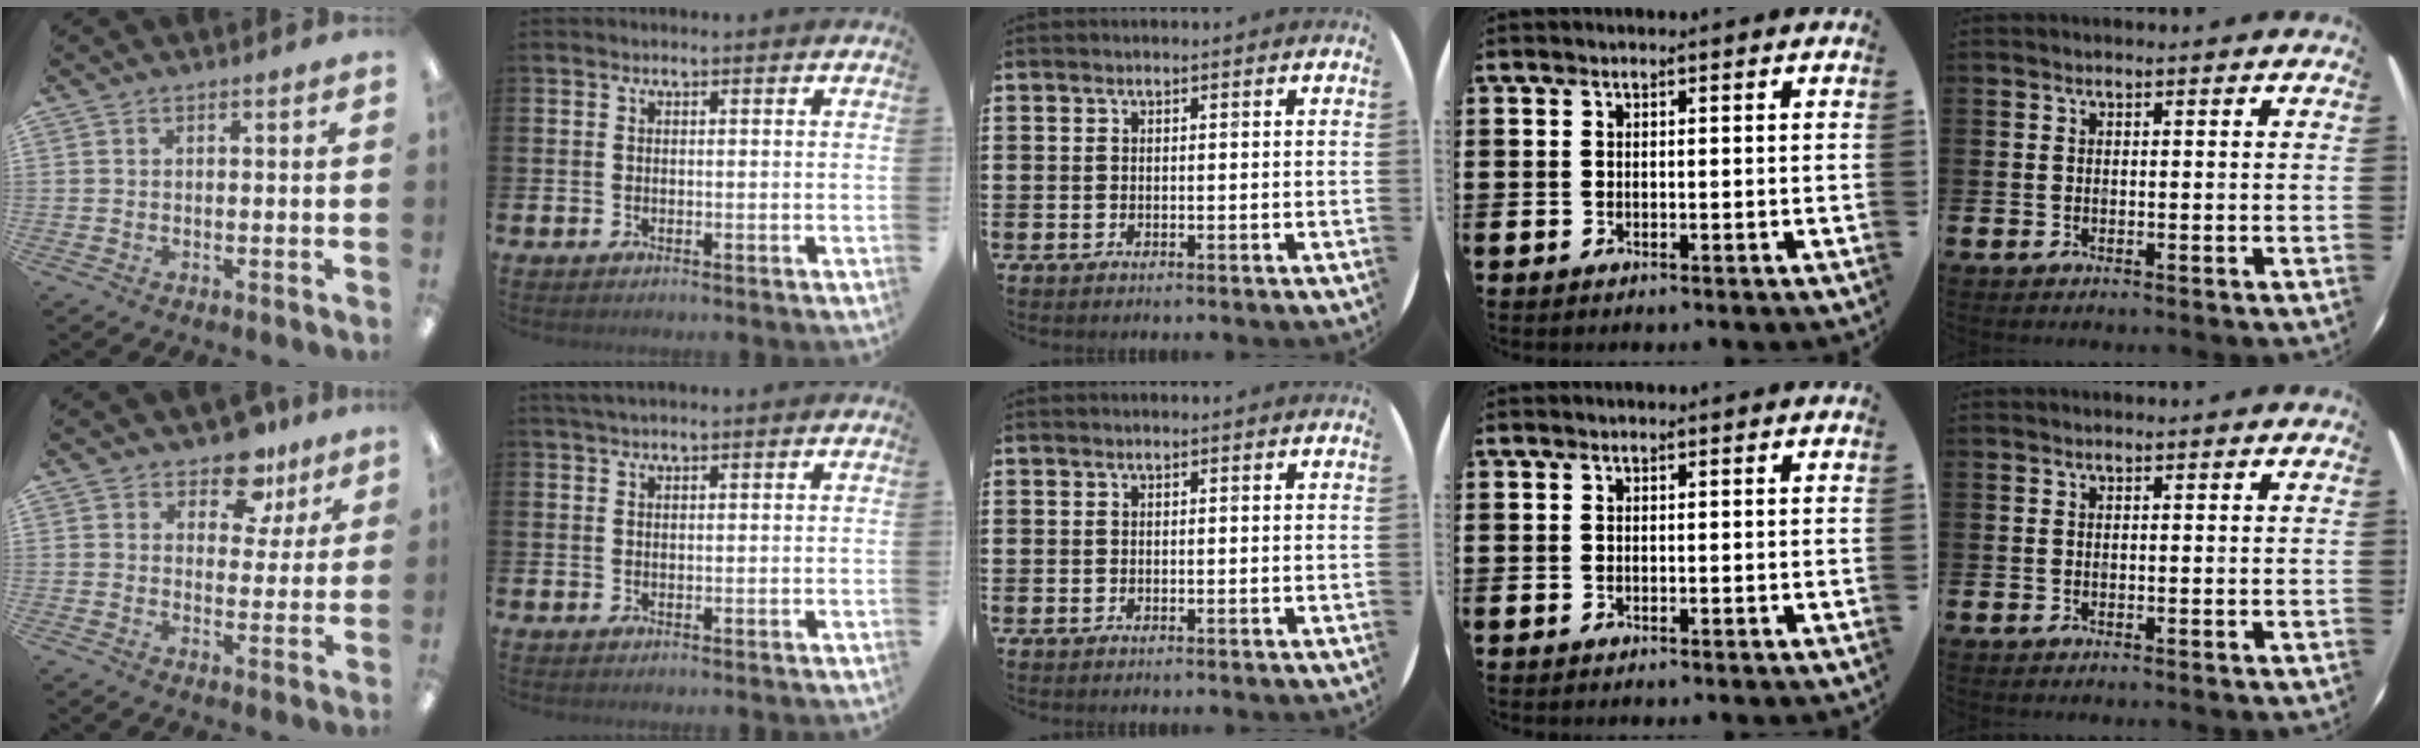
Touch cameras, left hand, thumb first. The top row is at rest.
{"thumb": {"total": 9.7, "force": [7.0, 5.3, 4.2], "torque": [-0.062, -0.033, 0.125]}, "index": {"total": 1.5, "force": [1.2, 0.1, 0.8], "torque": [-0.016, 0.003, 0.022]}}